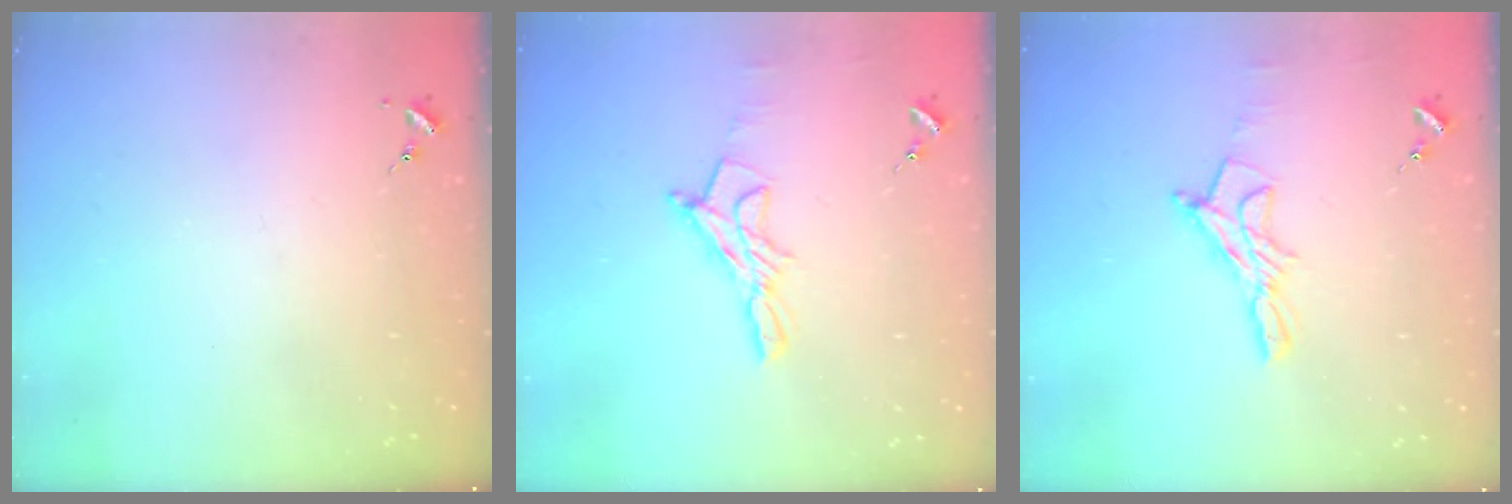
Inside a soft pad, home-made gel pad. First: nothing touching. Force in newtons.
{"total": 10.8, "press": 10.8, "slide": 0.7}
{"total": 10.8, "press": 10.8, "slide": 0.7}